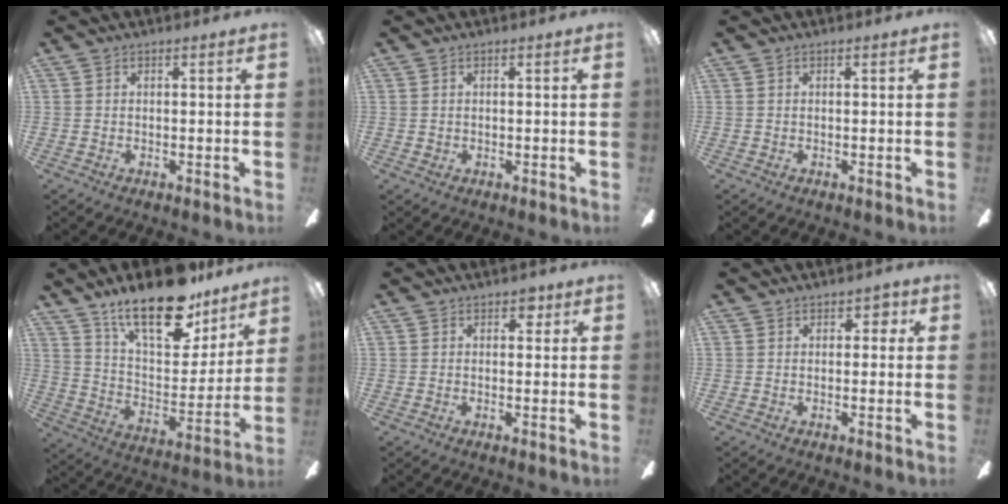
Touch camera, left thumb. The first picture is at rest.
{"total": 0.7, "force": [0.3, 0.7, 0.1], "torque": [-0.002, 0.005, 0.005]}
{"total": 0.0}
{"total": 22.5, "force": [16.1, 9.0, 12.9], "torque": [-0.203, -0.102, 0.279]}
{"total": 2.7, "force": [1.3, 1.8, 1.4], "torque": [-0.013, 0.002, 0.020]}
{"total": 2.3, "force": [0.9, 1.8, 1.1], "torque": [-0.007, 0.001, 0.014]}